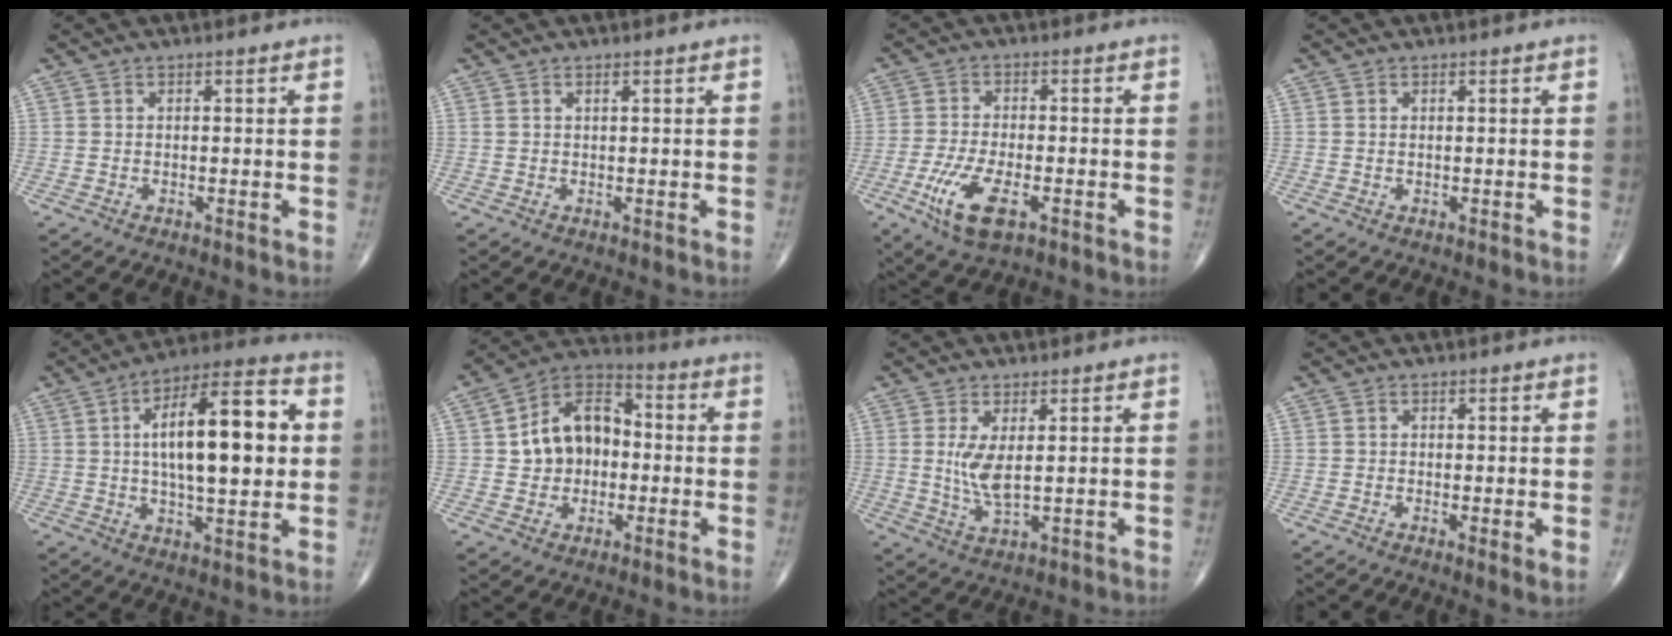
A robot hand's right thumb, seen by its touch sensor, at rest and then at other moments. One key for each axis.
{"total": 0.6, "fx": 0.5, "fy": 0.1, "fz": 0.4, "tx": -0.009, "ty": 0.002, "tz": 0.011}
{"total": 9.0, "fx": -3.7, "fy": 3.6, "fz": 7.4, "tx": -0.155, "ty": 0.001, "tz": -0.065}
{"total": 0.0}
{"total": 19.6, "fx": 2.7, "fy": 7.1, "fz": 18.1, "tx": -0.268, "ty": 0.016, "tz": 0.037}
{"total": 13.0, "fx": 0.2, "fy": 9.4, "fz": 8.9, "tx": -0.110, "ty": 0.031, "tz": -0.008}
{"total": 5.7, "fx": 1.1, "fy": 1.9, "fz": 5.2, "tx": -0.106, "ty": -0.022, "tz": 0.028}
{"total": 1.8, "fx": -0.2, "fy": 0.3, "fz": 1.8, "tx": -0.034, "ty": -0.009, "tz": -0.009}